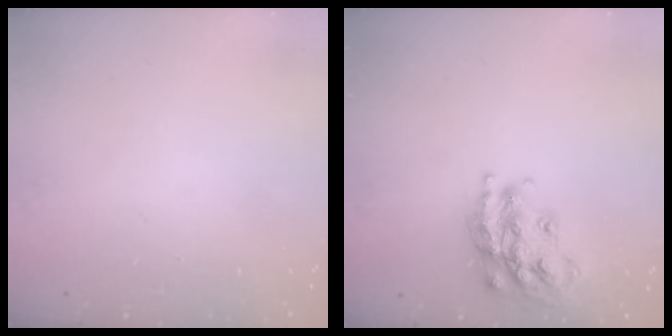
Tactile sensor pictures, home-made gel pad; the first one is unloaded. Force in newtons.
{"total": 18.0, "press": 17.9, "slide": 1.1}